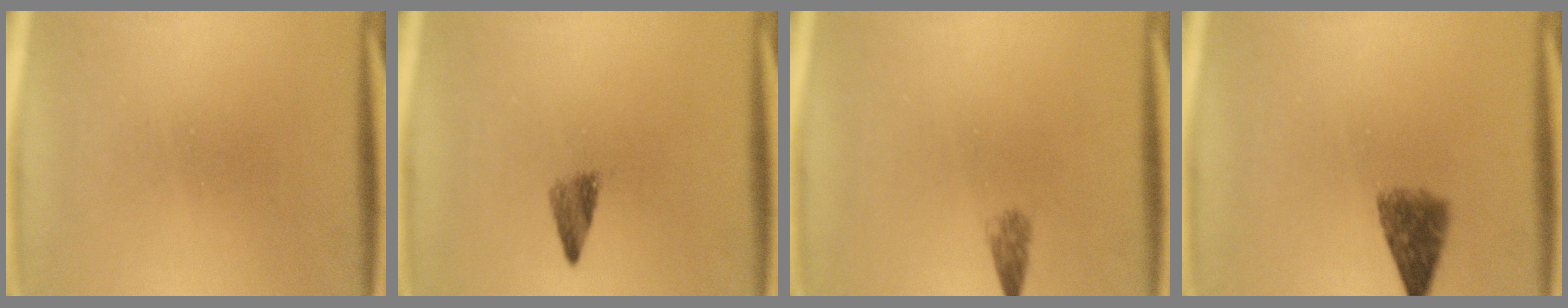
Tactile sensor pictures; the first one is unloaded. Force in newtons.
{"total": 2.4}
{"total": 1.8}
{"total": 4.8}